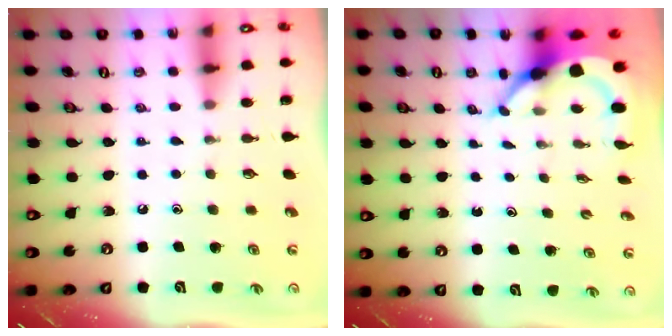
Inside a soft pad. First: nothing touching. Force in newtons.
{"total": 5.4, "press": 5.3, "slide": 0.7}